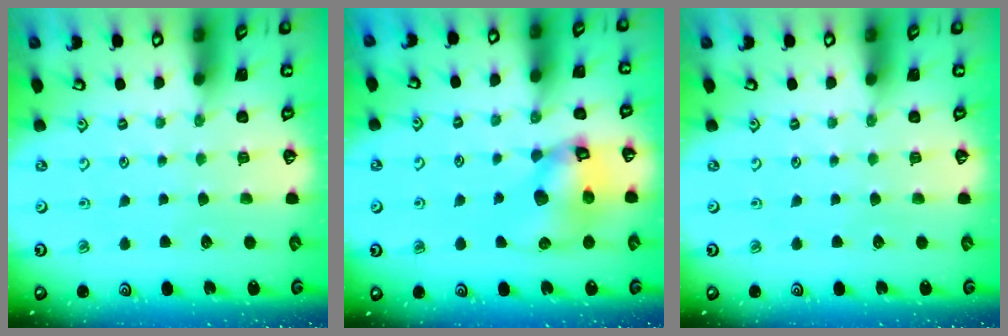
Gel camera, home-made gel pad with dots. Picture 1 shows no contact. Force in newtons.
{"total": 11.0, "press": 10.9, "slide": 1.6}
{"total": 0.0}